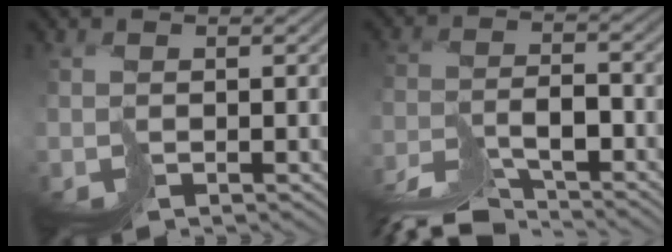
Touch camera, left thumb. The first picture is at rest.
{"total": 7.9, "force": [-7.2, 1.2, 3.1], "torque": [-0.048, -0.001, -0.134]}